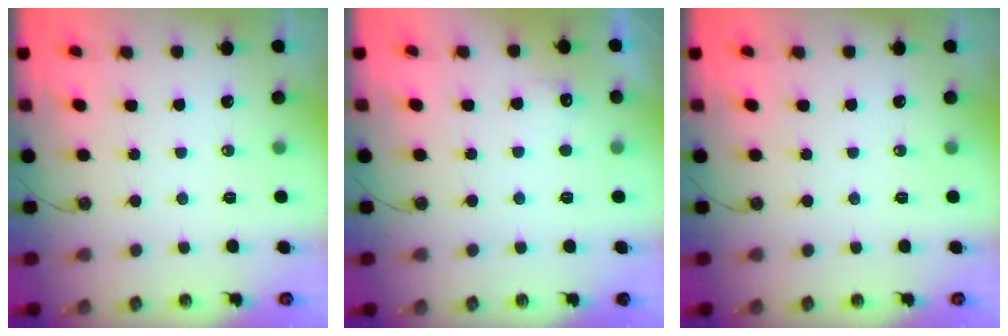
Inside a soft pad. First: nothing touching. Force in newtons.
{"total": 6.2, "press": 6.1, "slide": 1.3}
{"total": 0.0}